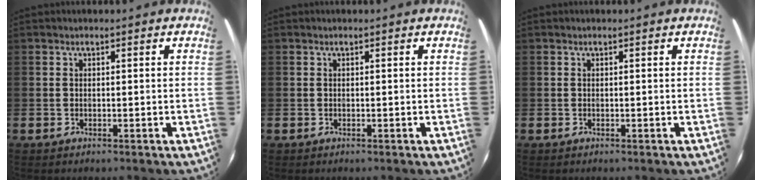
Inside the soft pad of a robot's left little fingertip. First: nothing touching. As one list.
[{"total": 0.0}, {"total": 0.0}]